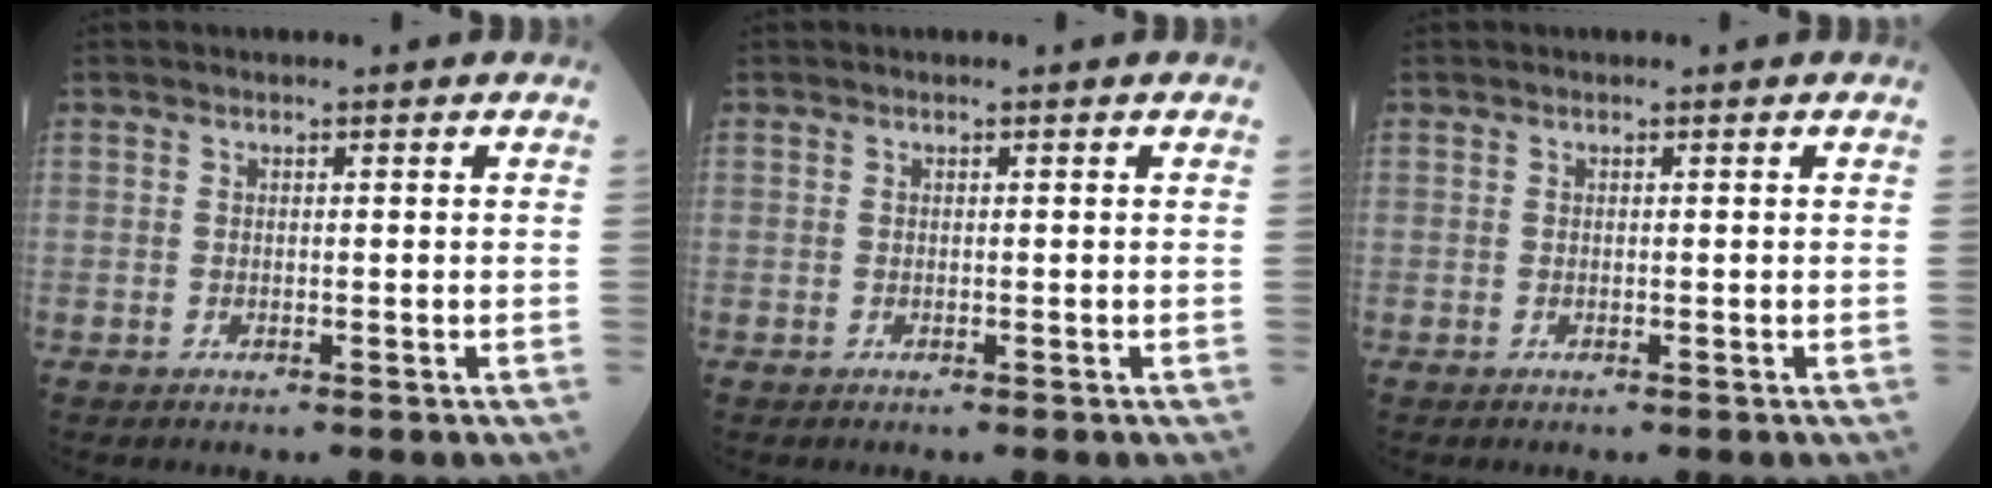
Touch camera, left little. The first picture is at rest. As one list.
[{"total": 0.0}, {"total": 0.0}]